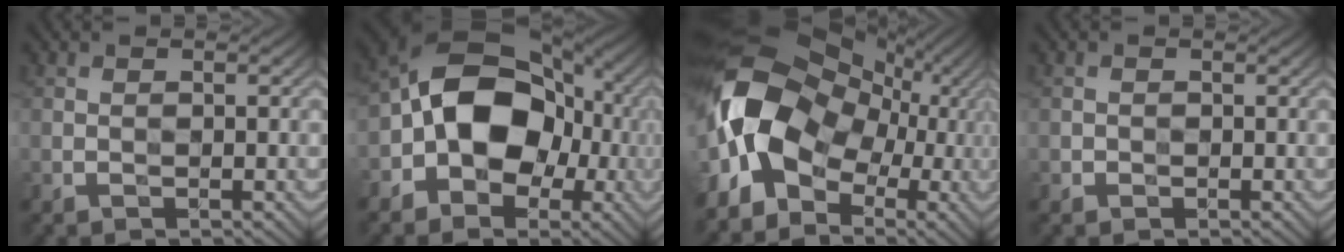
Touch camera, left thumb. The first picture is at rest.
{"total": 11.9, "force": [-2.0, 8.7, 7.8], "torque": [-0.110, 0.012, -0.060]}
{"total": 16.5, "force": [-1.1, 12.4, 10.9], "torque": [-0.234, -0.006, -0.026]}
{"total": 0.6, "force": [-0.1, 0.5, -0.2], "torque": [0.006, -0.005, -0.007]}